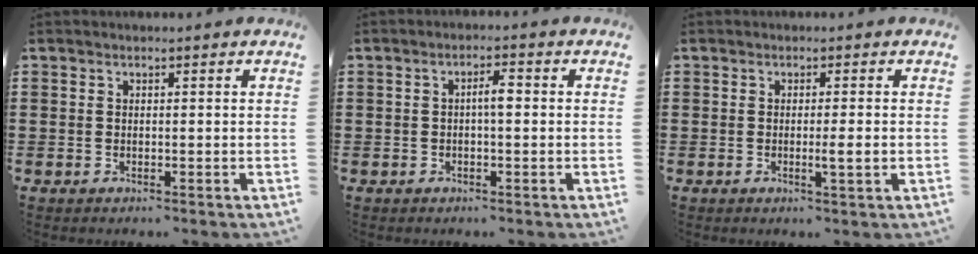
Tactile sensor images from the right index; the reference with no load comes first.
{"total": 2.5, "force": [0.0, 0.7, 2.4], "torque": [-0.045, 0.005, -0.003]}
{"total": 2.4, "force": [-0.5, -0.1, 2.4], "torque": [-0.038, -0.006, -0.009]}